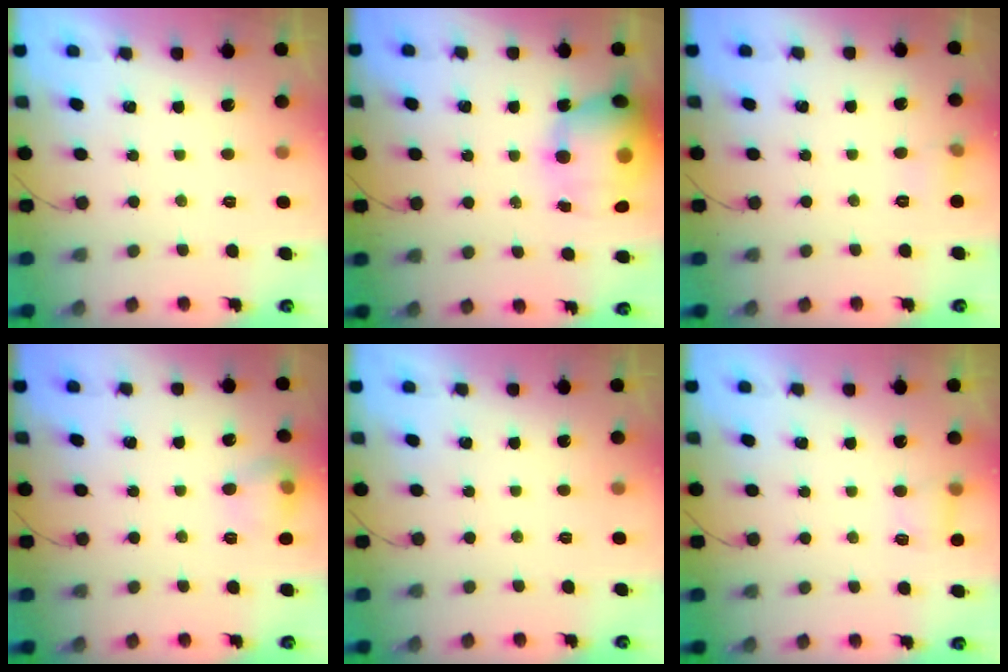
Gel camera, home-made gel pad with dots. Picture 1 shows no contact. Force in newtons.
{"total": 19.3, "press": 18.8, "slide": 4.3}
{"total": 4.8, "press": 4.6, "slide": 1.4}
{"total": 8.3, "press": 8.3, "slide": 0.8}
{"total": 0.0}
{"total": 3.8, "press": 3.5, "slide": 1.3}